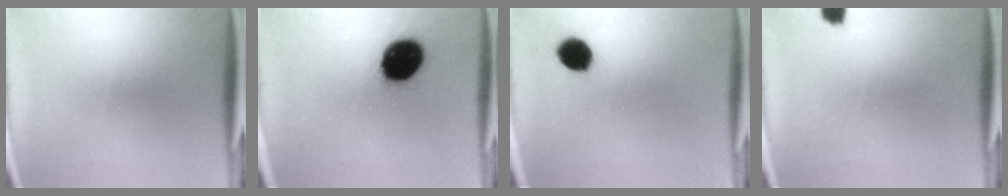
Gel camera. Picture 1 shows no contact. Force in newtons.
{"total": 15.8}
{"total": 6.4}
{"total": 2.2}